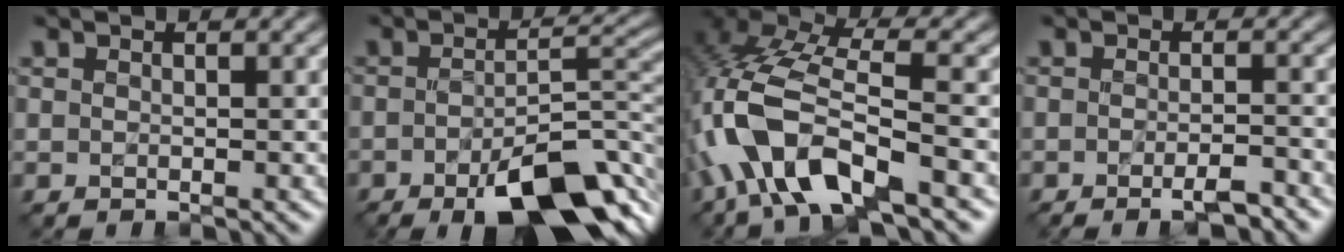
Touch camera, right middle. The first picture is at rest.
{"total": 10.8, "force": [-5.8, 3.4, 8.5], "torque": [-0.127, -0.008, -0.088]}
{"total": 10.3, "force": [-4.8, 3.8, 8.3], "torque": [-0.170, 0.014, -0.098]}
{"total": 3.2, "force": [-2.0, 0.6, 2.4], "torque": [-0.037, -0.004, -0.036]}